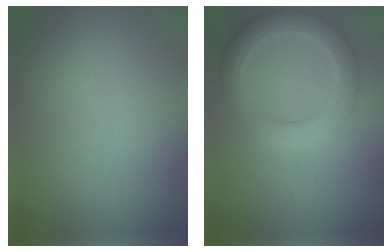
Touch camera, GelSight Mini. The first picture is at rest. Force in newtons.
{"total": 4.0, "press": 4.0, "slide": 0.1}